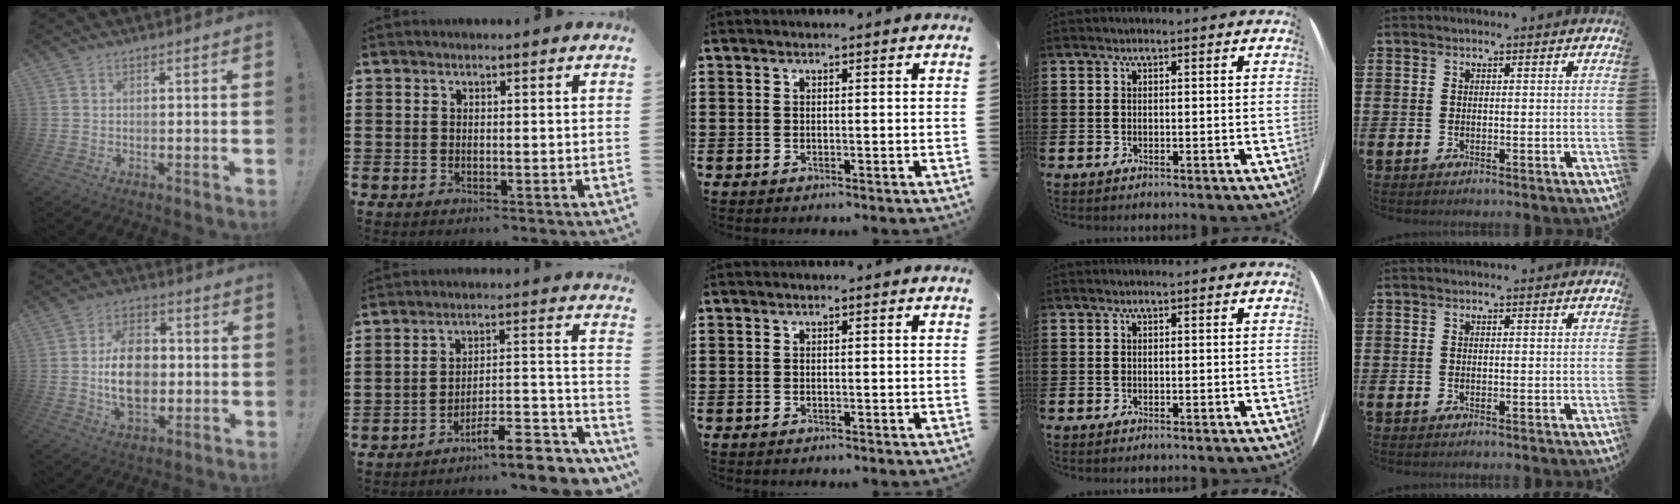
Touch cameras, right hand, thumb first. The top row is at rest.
{"thumb": {"total": 14.3, "force": [-0.6, 9.8, 10.4], "torque": [-0.175, 0.006, -0.012]}, "index": {"total": 8.1, "force": [-6.6, 1.6, 4.3], "torque": [-0.060, 0.006, -0.123]}}